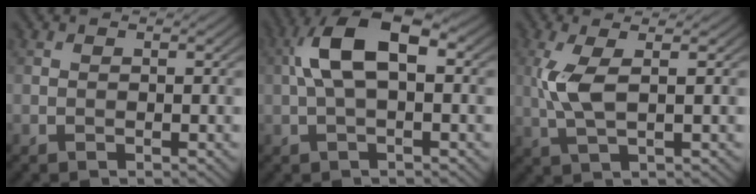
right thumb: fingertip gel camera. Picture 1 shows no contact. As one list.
[{"total": 8.8, "force": [1.2, 3.9, 7.8], "torque": [-0.160, 0.022, 0.013]}, {"total": 5.1, "force": [0.8, 1.5, 4.8], "torque": [-0.121, 0.004, 0.015]}]